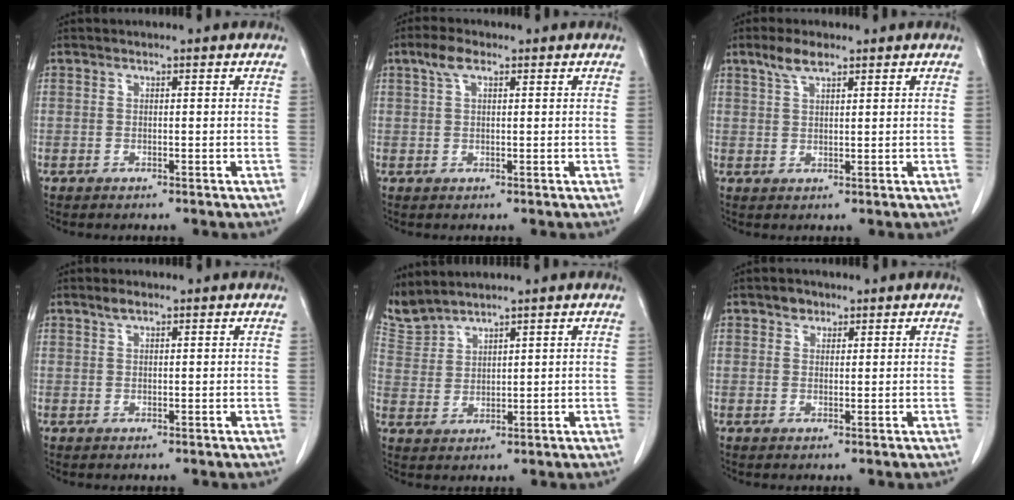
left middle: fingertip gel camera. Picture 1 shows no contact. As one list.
[{"total": 3.1, "force": [1.7, 1.2, 2.3], "torque": [-0.052, 0.014, 0.036]}, {"total": 3.6, "force": [2.6, 0.9, 2.4], "torque": [-0.054, 0.007, 0.052]}, {"total": 1.4, "force": [1.0, 0.4, 0.8], "torque": [-0.017, 0.004, 0.020]}, {"total": 4.6, "force": [4.6, -0.1, 0.1], "torque": [-0.020, 0.010, 0.107]}, {"total": 1.7, "force": [1.1, 1.2, 0.4], "torque": [-0.004, -0.001, 0.017]}]